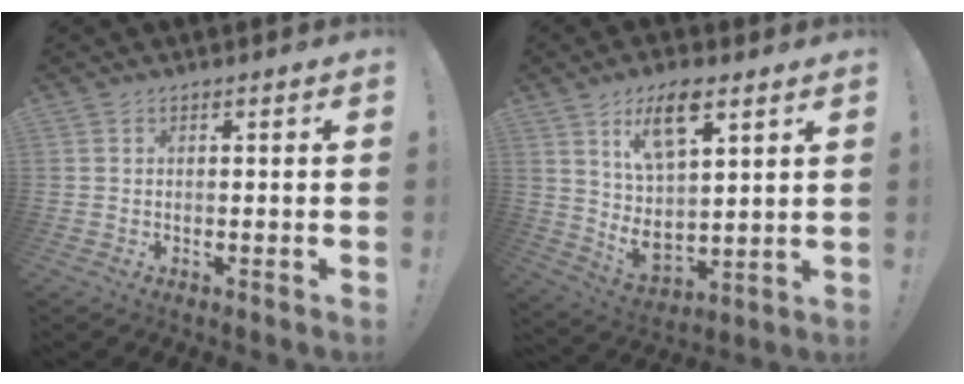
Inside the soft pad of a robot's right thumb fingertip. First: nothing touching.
{"total": 14.4, "force": [6.8, 6.8, 10.7], "torque": [-0.204, -0.031, 0.120]}